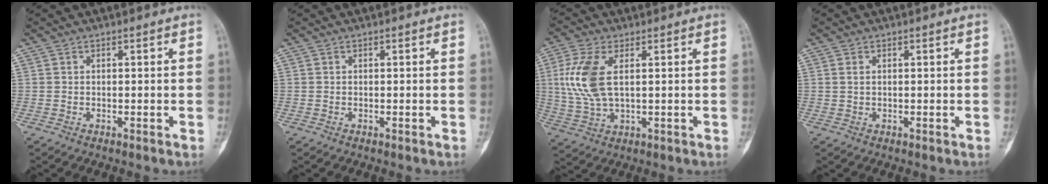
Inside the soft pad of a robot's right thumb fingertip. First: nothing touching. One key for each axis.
{"total": 0.0}
{"total": 10.1, "fx": 2.0, "fy": 4.8, "fz": 8.6, "tx": -0.205, "ty": -0.001, "tz": 0.046}
{"total": 0.9, "fx": 0.3, "fy": 0.5, "fz": 0.7, "tx": -0.018, "ty": 0.002, "tz": 0.009}